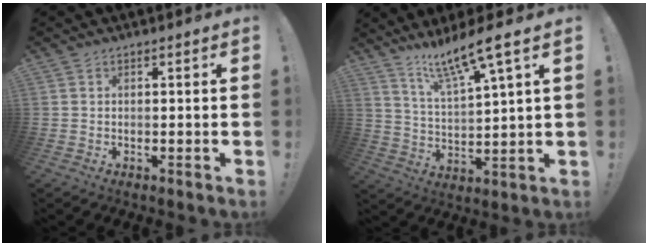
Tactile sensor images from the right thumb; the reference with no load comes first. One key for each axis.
{"total": 11.9, "fx": 9.2, "fy": 0.7, "fz": 7.6, "tx": -0.141, "ty": -0.051, "tz": 0.149}